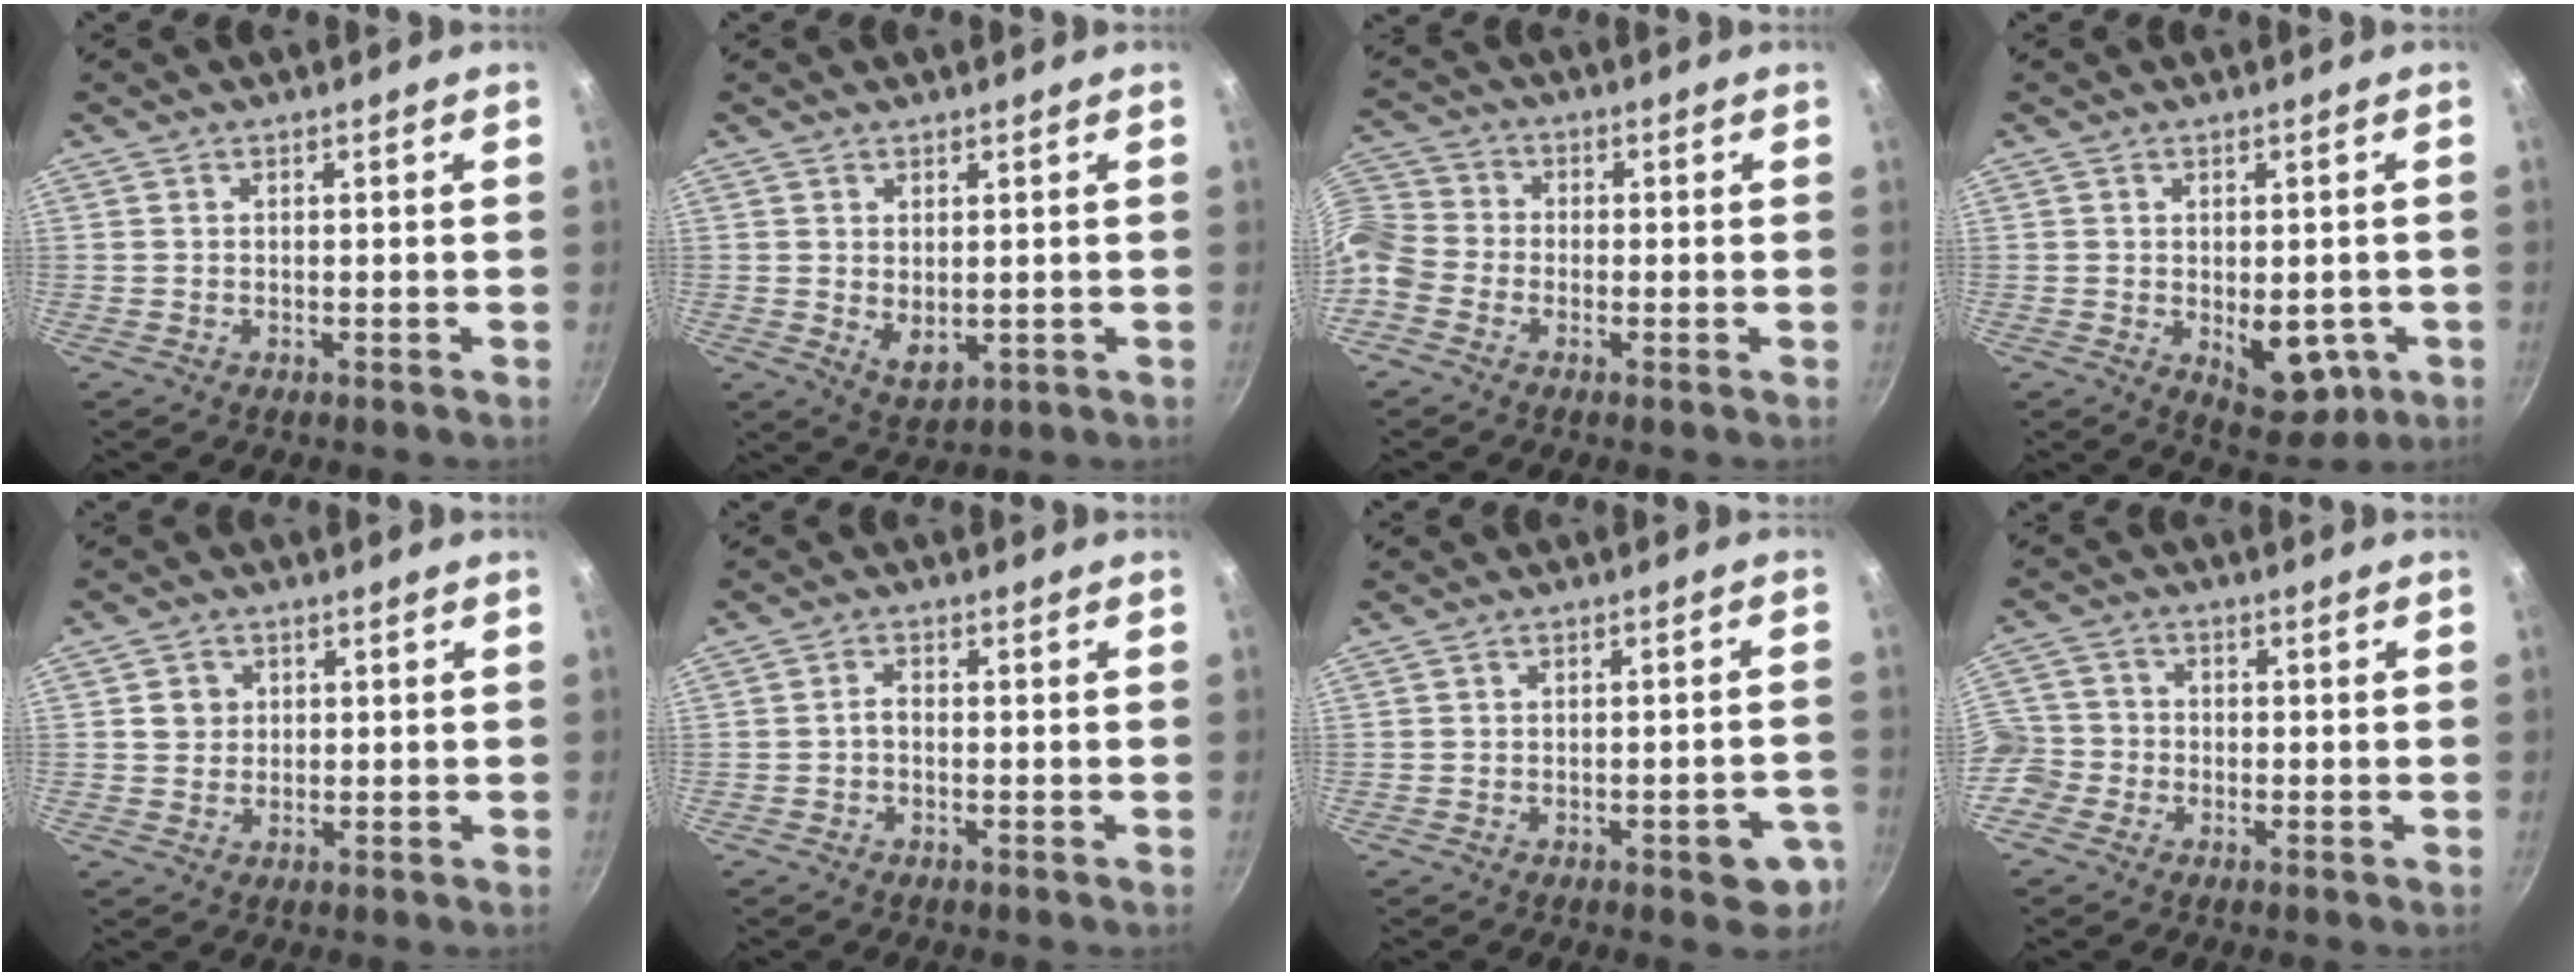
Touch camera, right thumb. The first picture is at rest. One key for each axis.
{"total": 4.7, "fx": 0.5, "fy": 2.8, "fz": 3.7, "tx": -0.054, "ty": -0.019, "tz": 0.017}
{"total": 8.5, "fx": -3.3, "fy": 6.7, "fz": 4.0, "tx": -0.078, "ty": 0.040, "tz": -0.089}
{"total": 6.4, "fx": -1.8, "fy": 3.7, "fz": 4.9, "tx": -0.038, "ty": 0.002, "tz": -0.015}
{"total": 3.1, "fx": 0.6, "fy": 2.9, "fz": 0.9, "tx": 0.003, "ty": 0.005, "tz": 0.008}
{"total": 1.5, "fx": -0.6, "fy": 0.9, "fz": 1.1, "tx": -0.019, "ty": 0.010, "tz": -0.014}
{"total": 6.6, "fx": -3.2, "fy": 2.8, "fz": 5.1, "tx": -0.031, "ty": 0.023, "tz": -0.034}
{"total": 8.8, "fx": -3.0, "fy": 7.6, "fz": 3.3, "tx": -0.061, "ty": 0.038, "tz": -0.073}